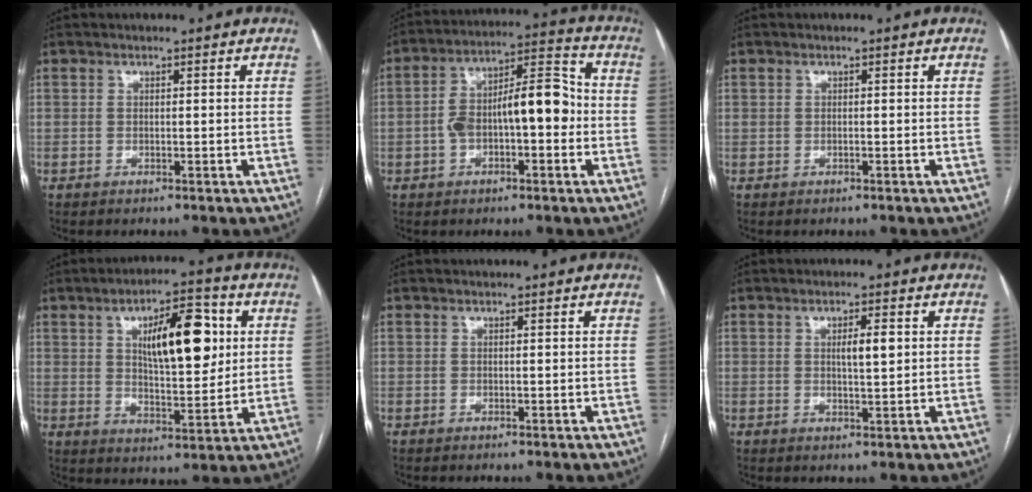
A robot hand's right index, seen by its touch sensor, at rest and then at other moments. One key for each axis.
{"total": 12.2, "fx": -1.2, "fy": 4.3, "fz": 11.3, "tx": -0.200, "ty": 0.046, "tz": -0.019}
{"total": 0.0}
{"total": 13.6, "fx": 3.8, "fy": 4.5, "fz": 12.2, "tx": -0.187, "ty": 0.013, "tz": 0.063}
{"total": 0.0}
{"total": 3.8, "fx": 0.8, "fy": 0.6, "fz": 3.6, "tx": -0.057, "ty": -0.001, "tz": 0.014}